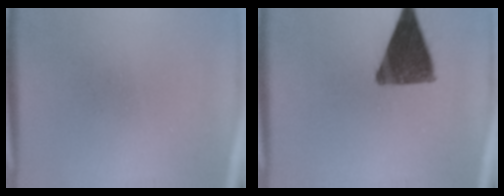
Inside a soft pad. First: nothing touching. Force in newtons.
{"total": 12.2}